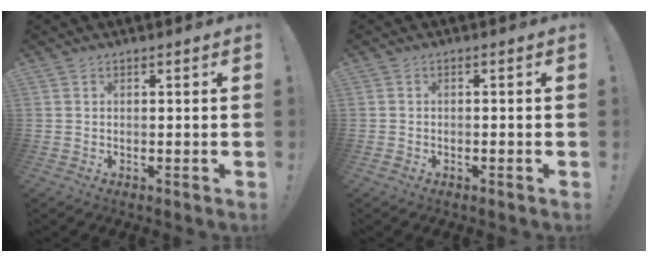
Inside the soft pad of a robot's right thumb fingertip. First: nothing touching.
{"total": 1.3, "force": [-1.0, 0.5, 0.5], "torque": [-0.011, 0.006, -0.017]}